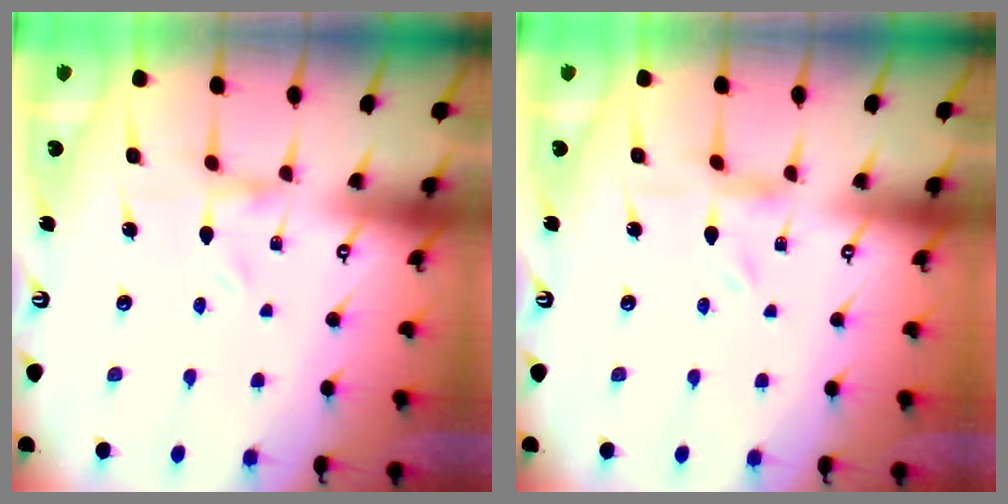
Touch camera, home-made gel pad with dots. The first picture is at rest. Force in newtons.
{"total": 0.0}